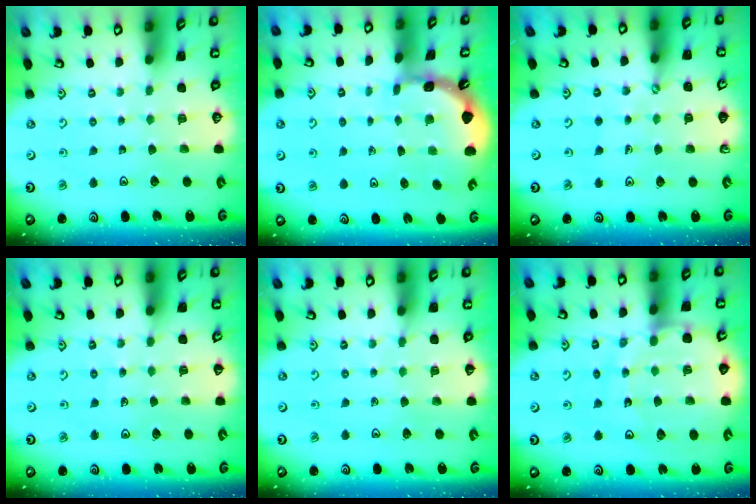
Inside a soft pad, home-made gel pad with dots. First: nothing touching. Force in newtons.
{"total": 1.6, "press": 1.6, "slide": 0.1}
{"total": 1.9, "press": 1.9, "slide": 0.1}
{"total": 3.9, "press": 3.9, "slide": 0.4}
{"total": 2.7, "press": 2.7, "slide": 0.4}
{"total": 10.4, "press": 10.4, "slide": 1.3}